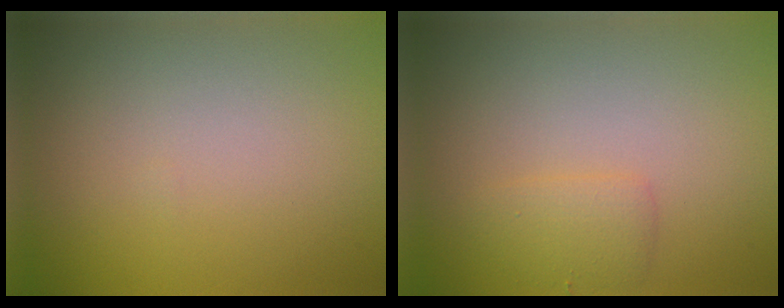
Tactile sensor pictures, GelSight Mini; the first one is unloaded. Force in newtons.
{"total": 1.7, "press": 1.7, "slide": 0.1}